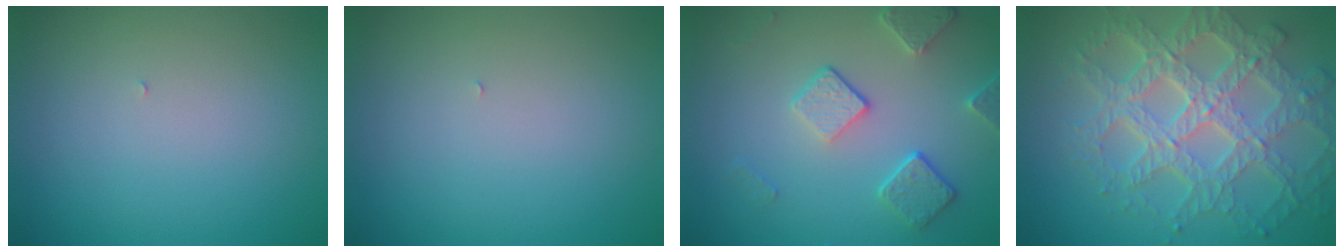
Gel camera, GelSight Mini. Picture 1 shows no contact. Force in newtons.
{"total": 0.0}
{"total": 3.9, "press": 3.1, "slide": 2.4}
{"total": 7.9, "press": 5.7, "slide": 5.6}